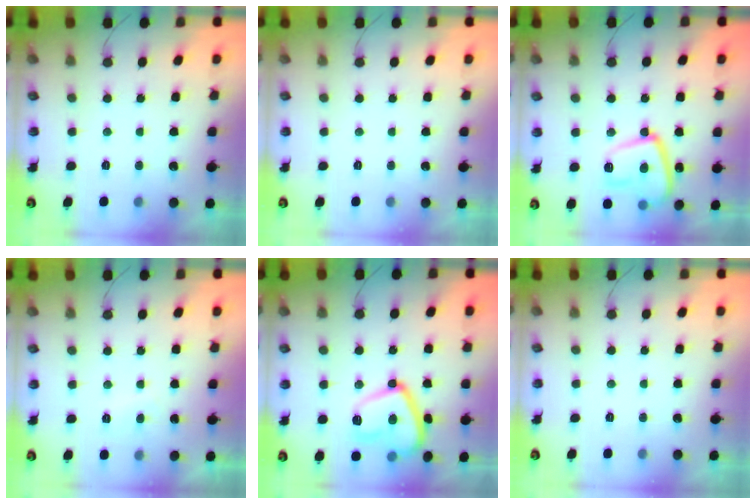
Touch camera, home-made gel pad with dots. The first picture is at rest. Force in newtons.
{"total": 0.0}
{"total": 16.0, "press": 15.9, "slide": 1.4}
{"total": 0.8, "press": 0.5, "slide": 0.6}
{"total": 15.0, "press": 15.0, "slide": 0.9}
{"total": 0.0}